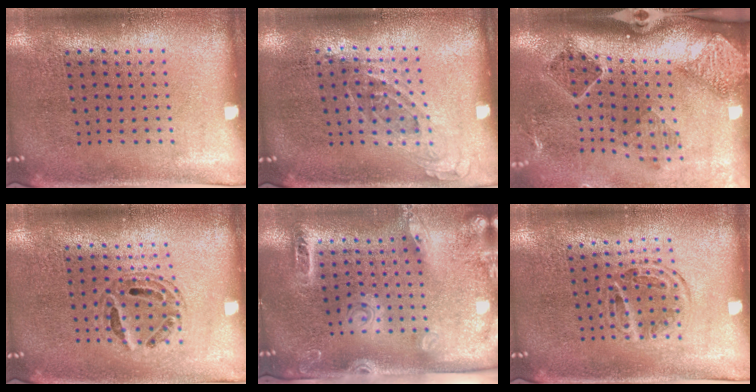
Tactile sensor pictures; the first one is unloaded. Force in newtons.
{"total": 0.7, "press": 0.6, "slide": 0.3}
{"total": 1.9, "press": 1.6, "slide": 1.0}
{"total": 0.8, "press": 0.8, "slide": 0.1}
{"total": 2.7, "press": 2.0, "slide": 1.8}
{"total": 1.1, "press": 1.0, "slide": 0.4}